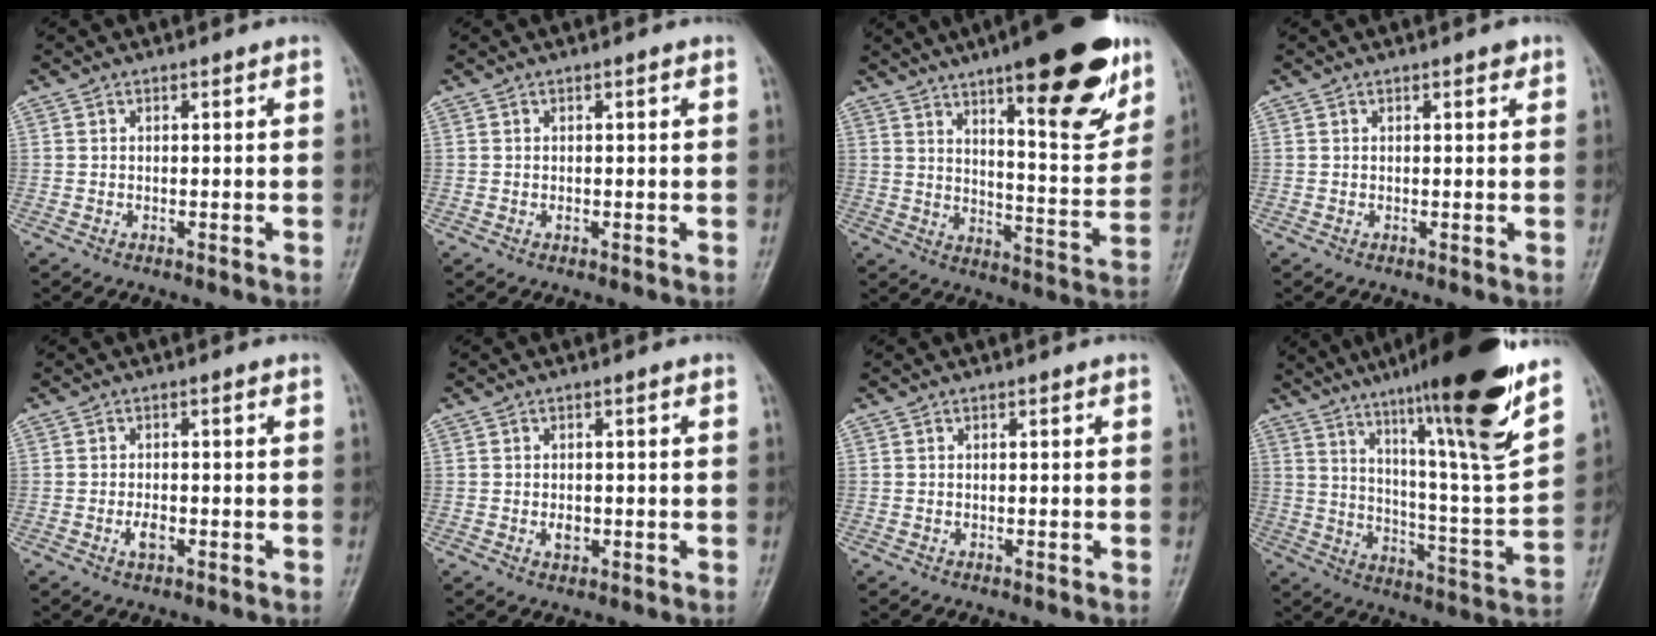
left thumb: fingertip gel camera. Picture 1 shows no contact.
{"total": 0.8, "force": [0.1, 0.4, 0.7], "torque": [-0.008, 0.003, 0.003]}
{"total": 21.9, "force": [12.7, 6.0, 16.8], "torque": [-0.198, -0.058, 0.185]}
{"total": 1.3, "force": [0.8, 0.5, 0.9], "torque": [-0.007, -0.001, 0.007]}
{"total": 2.4, "force": [-0.8, 1.2, 2.0], "torque": [-0.033, 0.003, -0.014]}
{"total": 2.2, "force": [-0.3, 1.4, 1.6], "torque": [-0.018, 0.001, -0.004]}
{"total": 0.0}
{"total": 24.5, "force": [16.4, 1.7, 18.2], "torque": [-0.255, -0.067, 0.257]}